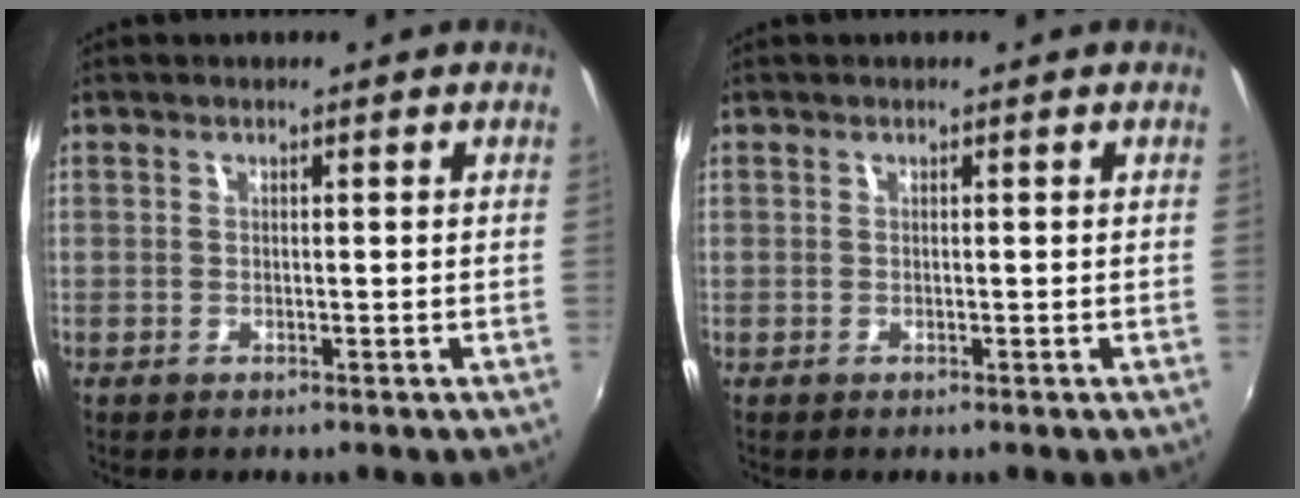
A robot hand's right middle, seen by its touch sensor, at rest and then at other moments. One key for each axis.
{"total": 0.0}